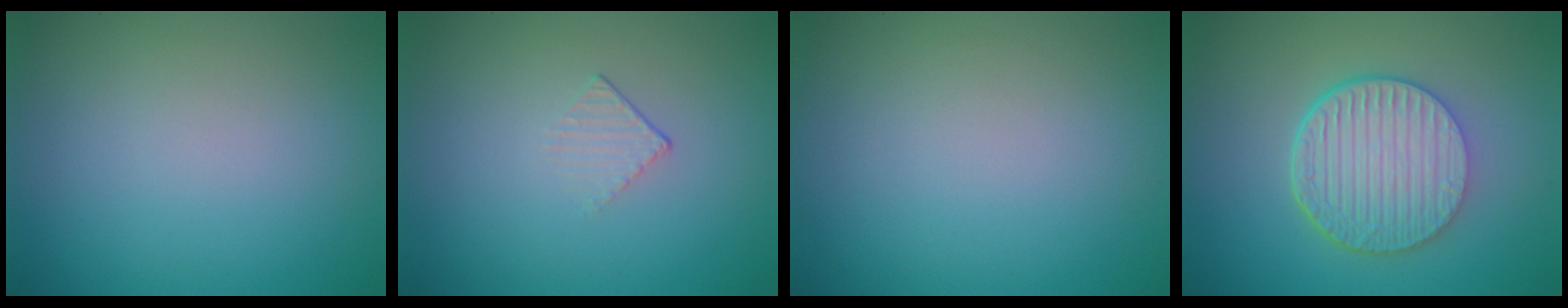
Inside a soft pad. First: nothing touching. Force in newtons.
{"total": 1.2, "press": 0.4, "slide": 1.2}
{"total": 0.0}
{"total": 6.5, "press": 4.8, "slide": 4.5}